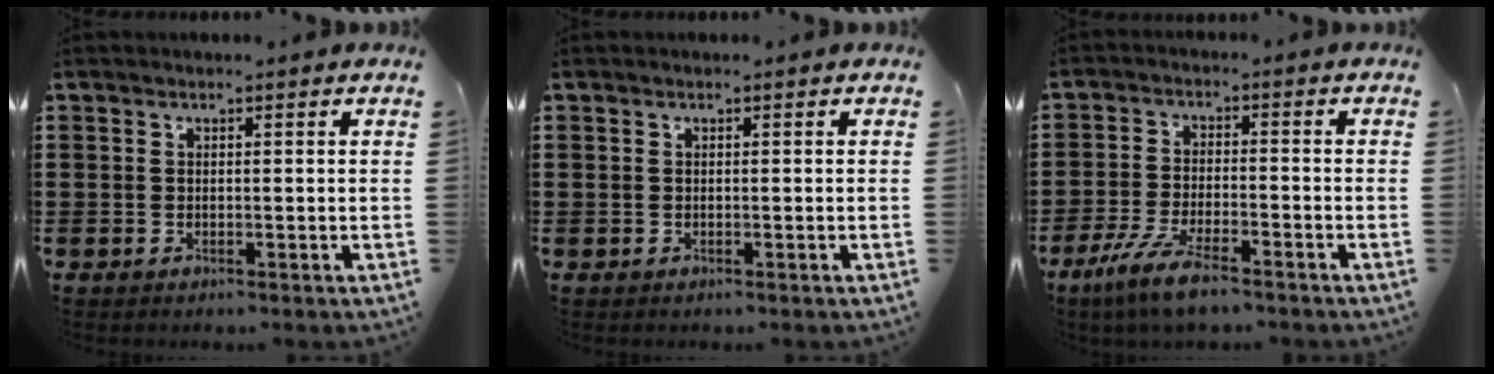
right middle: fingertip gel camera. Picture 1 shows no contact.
{"total": 0.0}
{"total": 6.7, "force": [-5.0, 0.9, 4.3], "torque": [-0.103, -0.016, -0.098]}